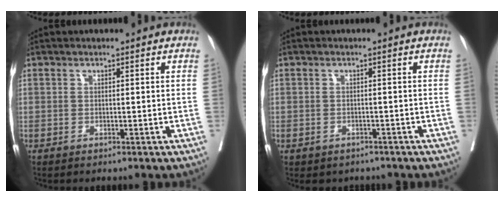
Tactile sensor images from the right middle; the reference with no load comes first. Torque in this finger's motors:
{"motor_torque": [0.49, -0.47, 0.00, 0.02]}